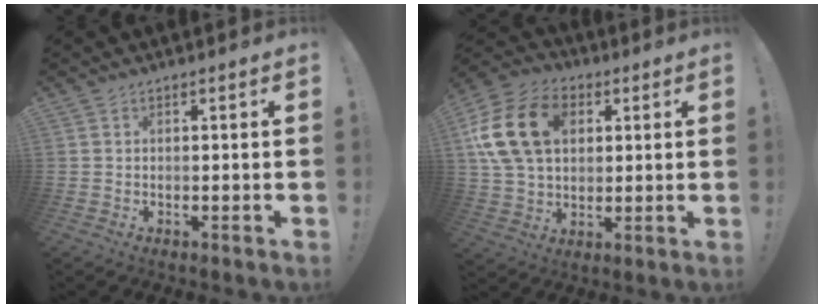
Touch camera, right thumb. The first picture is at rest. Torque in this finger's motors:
{"motor_torque": [1.72, 3.15, 0.39, -0.13, 0.49]}